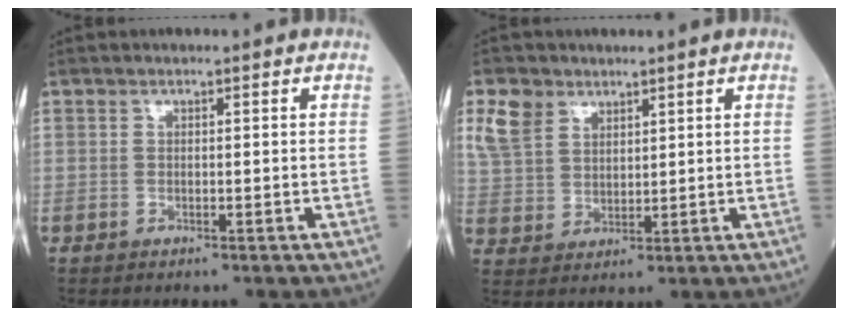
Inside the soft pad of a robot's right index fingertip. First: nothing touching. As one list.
[{"total": 6.3, "force": [3.9, 4.3, 2.4], "torque": [-0.064, 0.013, 0.092]}]